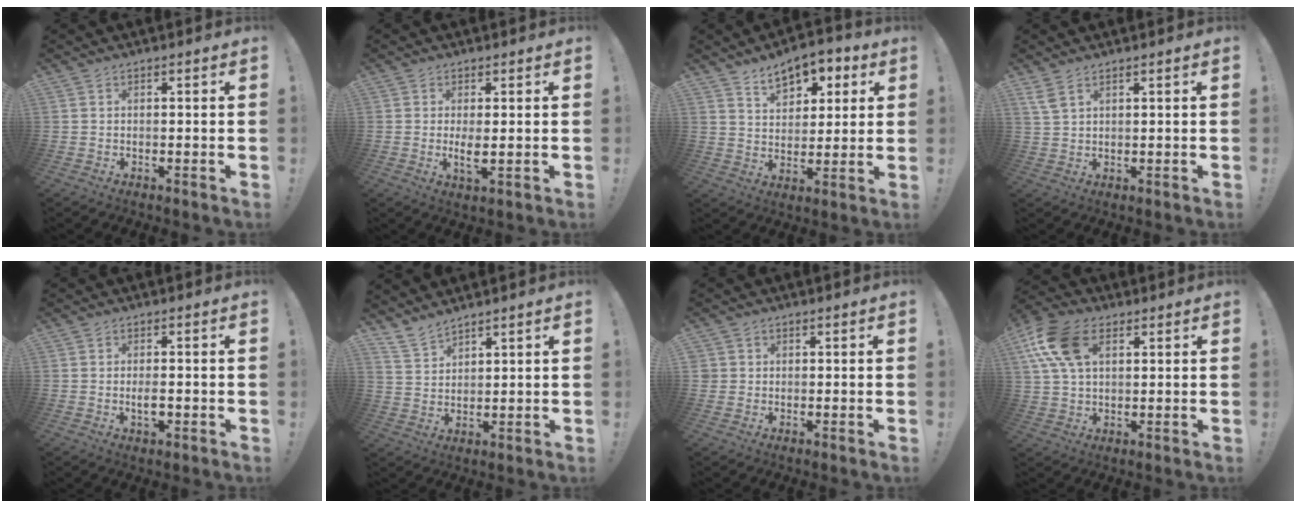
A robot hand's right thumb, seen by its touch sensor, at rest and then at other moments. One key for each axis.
{"total": 3.9, "fx": 0.3, "fy": 1.0, "fz": 3.8, "tx": -0.054, "ty": -0.015, "tz": 0.002}
{"total": 9.7, "fx": 6.2, "fy": 5.9, "fz": 4.5, "tx": -0.062, "ty": -0.038, "tz": 0.115}
{"total": 3.8, "fx": 2.4, "fy": 1.3, "fz": 2.6, "tx": -0.050, "ty": -0.009, "tz": 0.045}
{"total": 3.0, "fx": -0.8, "fy": 1.2, "fz": 2.7, "tx": -0.032, "ty": -0.001, "tz": -0.015}
{"total": 6.1, "fx": 5.4, "fy": 2.2, "fz": 1.7, "tx": -0.040, "ty": -0.032, "tz": 0.106}
{"total": 1.9, "fx": 0.5, "fy": 1.8, "fz": 0.2, "tx": -0.001, "ty": -0.002, "tz": 0.010}
{"total": 14.6, "fx": 5.5, "fy": 9.0, "fz": 10.1, "tx": -0.198, "ty": -0.005, "tz": 0.107}